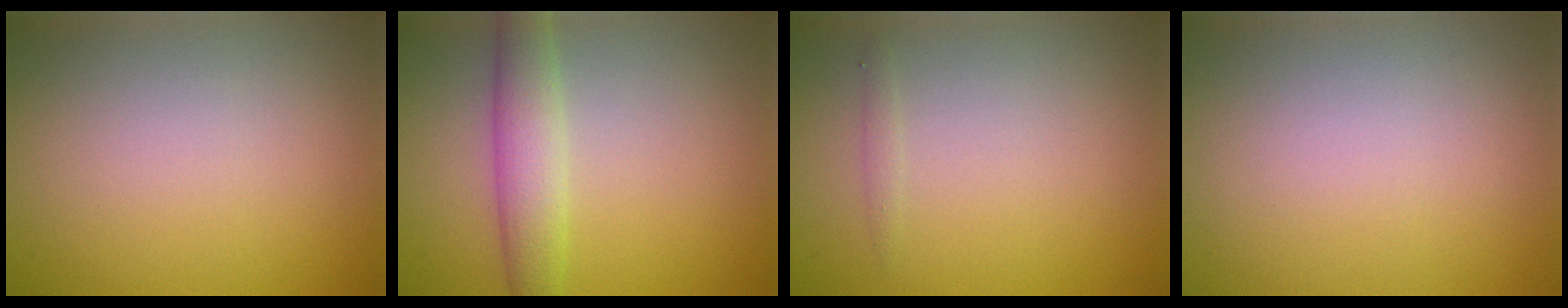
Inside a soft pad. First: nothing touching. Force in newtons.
{"total": 3.9, "press": 3.9, "slide": 0.1}
{"total": 0.6, "press": 0.6, "slide": 0.0}
{"total": 0.0}